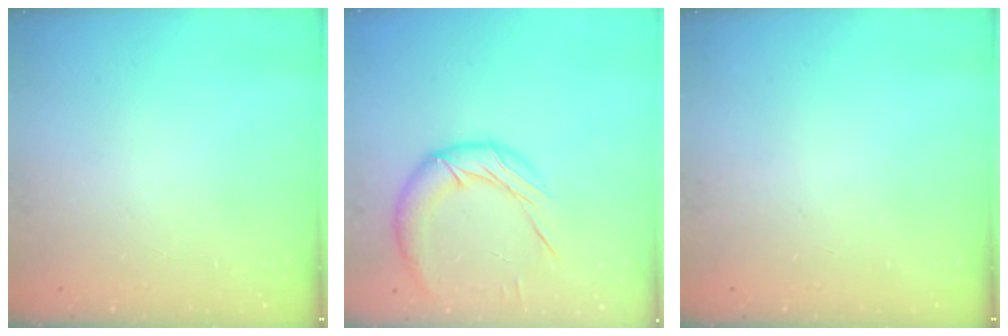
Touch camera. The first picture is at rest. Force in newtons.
{"total": 13.7, "press": 13.6, "slide": 1.4}
{"total": 0.0}